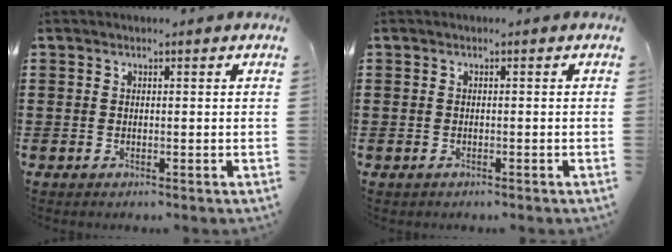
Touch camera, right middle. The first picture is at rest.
{"total": 0.0}